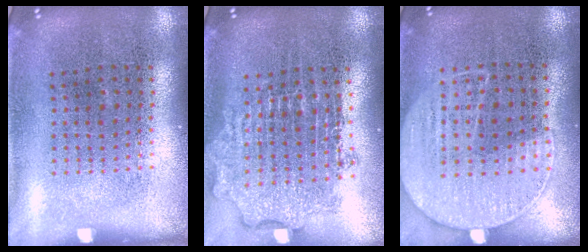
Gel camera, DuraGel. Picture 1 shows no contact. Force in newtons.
{"total": 1.9, "press": 1.5, "slide": 1.1}
{"total": 1.3, "press": 1.0, "slide": 0.7}